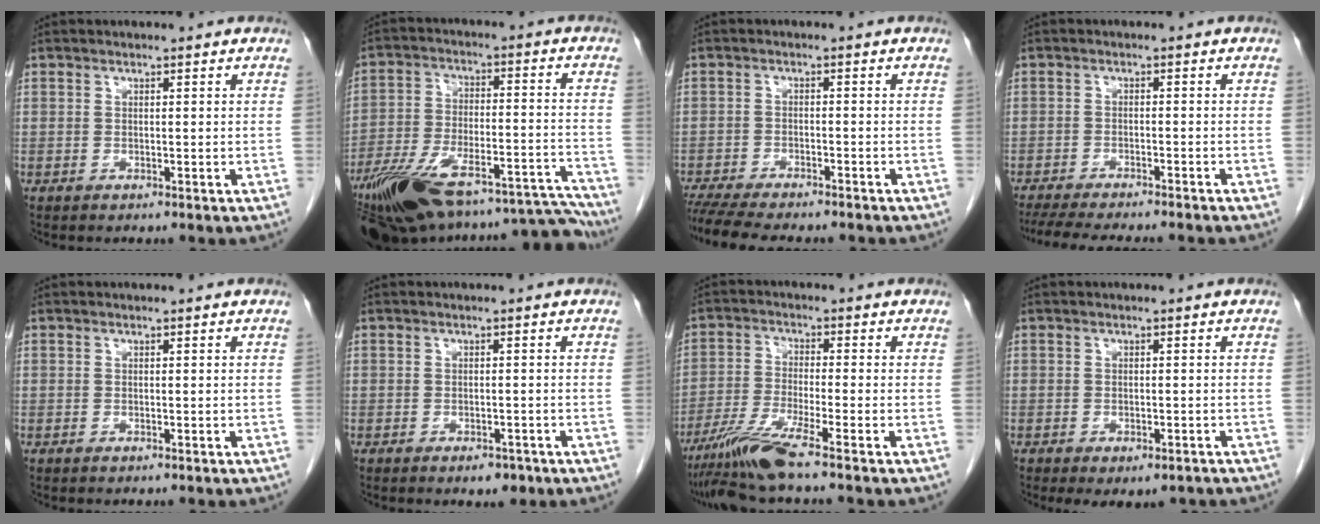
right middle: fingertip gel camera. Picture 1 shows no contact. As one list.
[{"total": 26.8, "force": [-23.1, 4.7, 12.7], "torque": [-0.173, 0.013, -0.344]}, {"total": 12.4, "force": [-10.8, 2.2, 5.7], "torque": [-0.087, -0.012, -0.157]}, {"total": 12.0, "force": [-10.5, 0.8, 5.7], "torque": [-0.075, -0.015, -0.152]}, {"total": 0.0}, {"total": 2.2, "force": [-1.4, 1.1, 1.4], "torque": [-0.016, 0.001, -0.013]}, {"total": 7.5, "force": [-5.7, -1.5, 4.6], "torque": [-0.095, -0.031, -0.112]}, {"total": 4.6, "force": [-3.2, 2.2, 2.5], "torque": [-0.026, -0.004, -0.042]}]